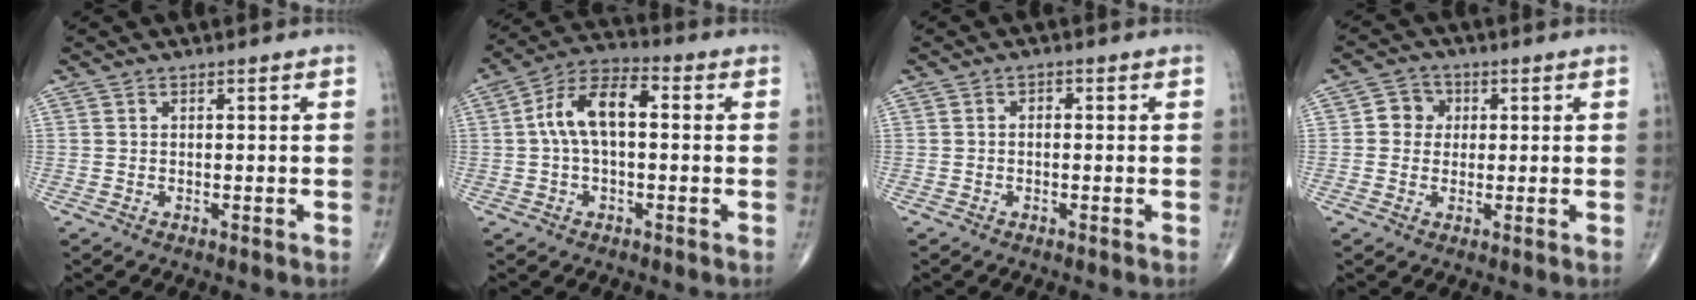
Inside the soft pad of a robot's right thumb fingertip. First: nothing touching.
{"total": 10.5, "force": [0.9, 5.4, 9.0], "torque": [-0.169, 0.037, 0.006]}
{"total": 1.1, "force": [-0.1, 0.8, 0.8], "torque": [-0.008, 0.007, -0.007]}
{"total": 4.4, "force": [0.6, 4.0, 1.5], "torque": [0.003, 0.007, 0.001]}